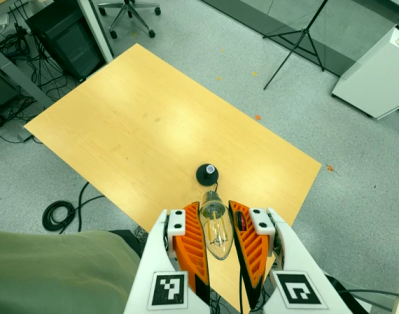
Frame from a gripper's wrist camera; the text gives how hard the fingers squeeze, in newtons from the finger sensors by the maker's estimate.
{"total": 21.0, "left": 22.9, "right": 19.0}